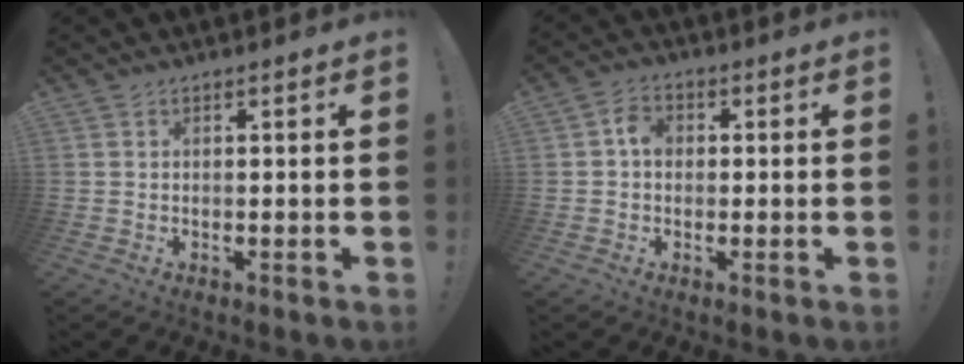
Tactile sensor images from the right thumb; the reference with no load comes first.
{"total": 4.6, "force": [0.1, 3.4, 3.1], "torque": [-0.047, 0.008, 0.001]}